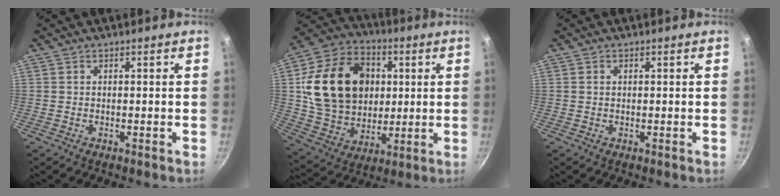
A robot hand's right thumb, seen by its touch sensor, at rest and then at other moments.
{"total": 23.7, "force": [3.9, 18.1, 14.8], "torque": [-0.229, 0.006, 0.074]}
{"total": 0.8, "force": [0.2, 0.6, 0.5], "torque": [-0.008, 0.004, 0.003]}